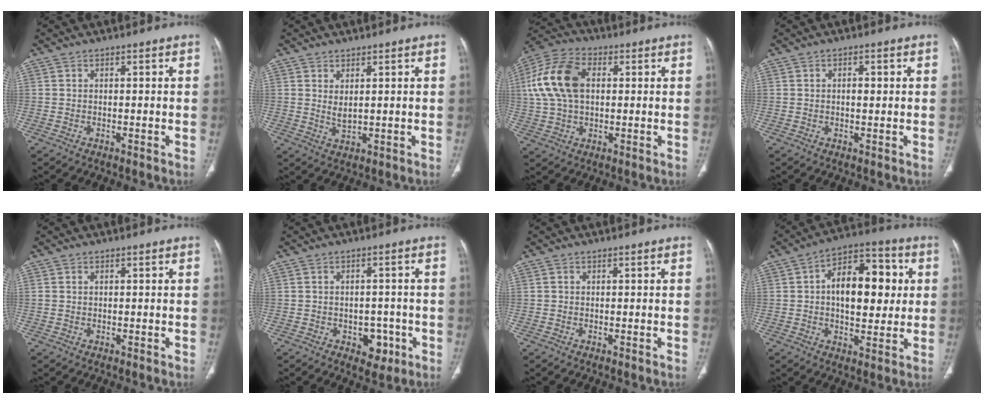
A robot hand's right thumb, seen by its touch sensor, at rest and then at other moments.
{"total": 1.5, "force": [0.6, 0.6, 1.3], "torque": [-0.024, -0.007, 0.016]}
{"total": 14.3, "force": [2.5, 9.1, 10.8], "torque": [-0.220, 0.021, 0.043]}
{"total": 1.8, "force": [0.3, 0.9, 1.5], "torque": [-0.025, 0.002, 0.003]}
{"total": 0.5, "force": [0.1, 0.4, 0.3], "torque": [-0.005, 0.005, 0.003]}
{"total": 5.1, "force": [-2.1, 3.6, 3.0], "torque": [-0.014, 0.012, -0.021]}
{"total": 0.0}
{"total": 15.9, "force": [2.1, 9.0, 13.0], "torque": [-0.158, 0.019, 0.026]}